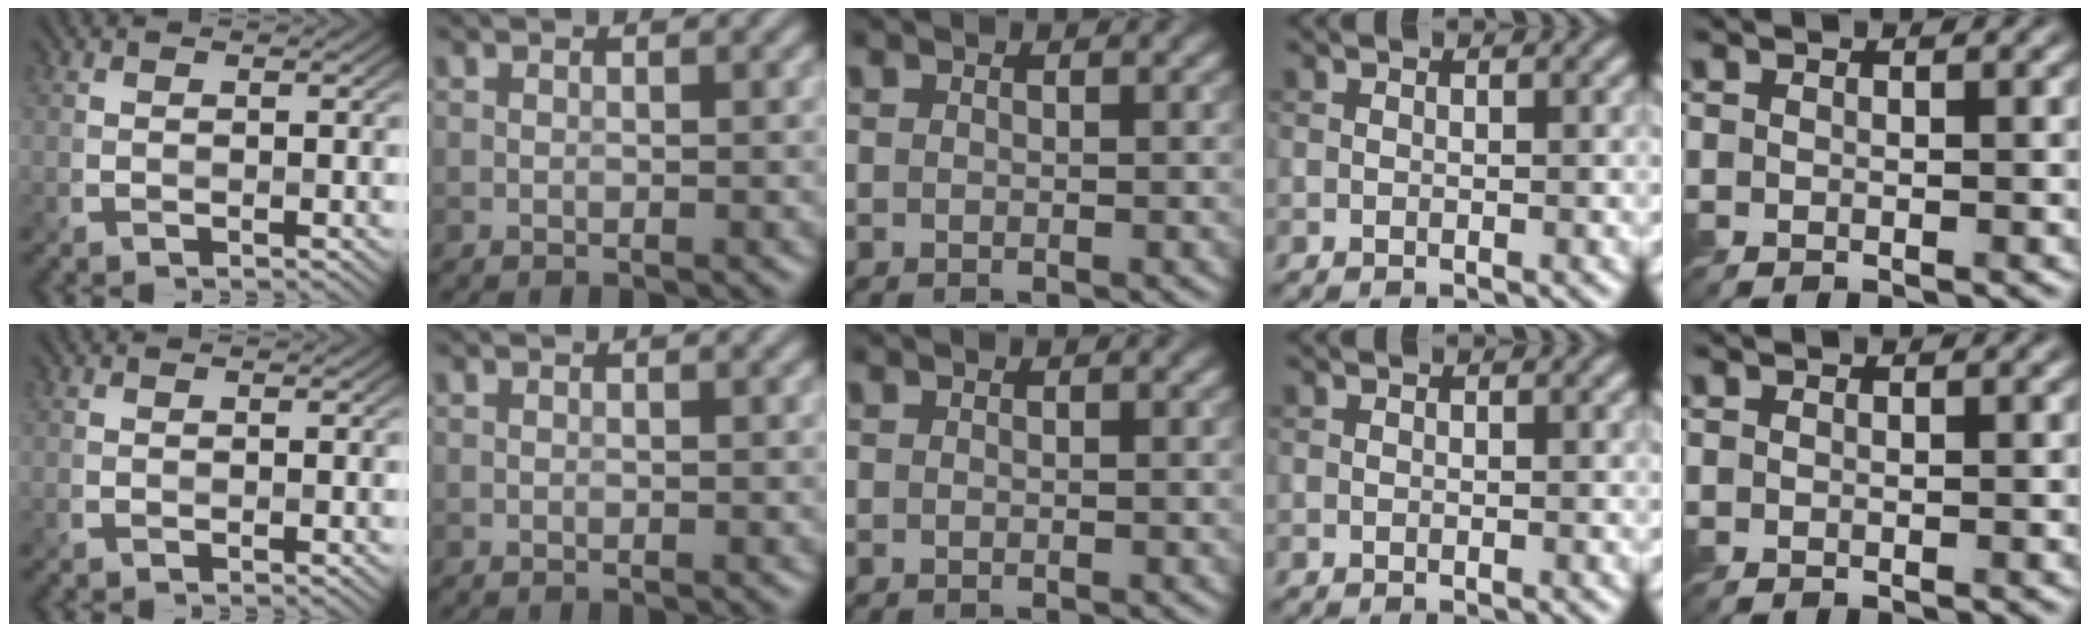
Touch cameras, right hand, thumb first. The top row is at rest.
{}